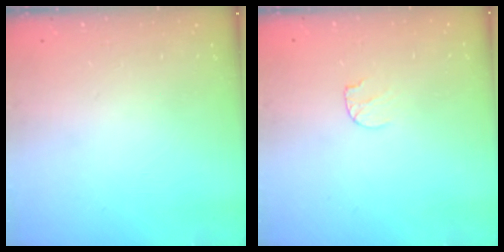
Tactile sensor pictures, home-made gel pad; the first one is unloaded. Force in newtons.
{"total": 4.2, "press": 4.2, "slide": 0.5}